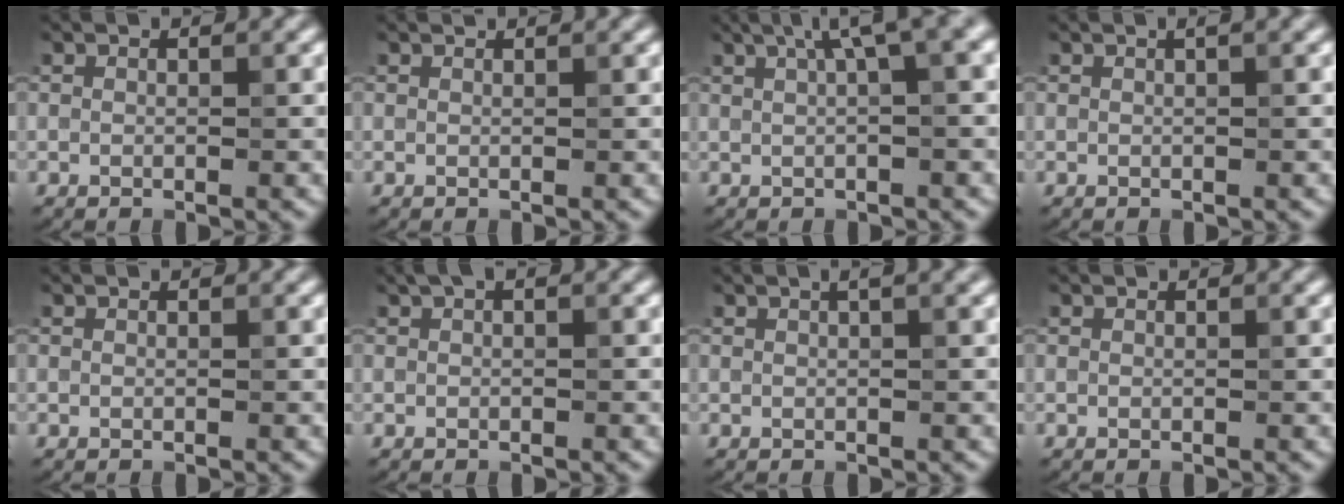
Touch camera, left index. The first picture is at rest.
{"total": 0.6, "force": [0.6, 0.0, 0.1], "torque": [-0.004, -0.002, 0.007]}
{"total": 5.2, "force": [2.3, 1.2, 4.5], "torque": [-0.055, 0.022, 0.037]}
{"total": 1.0, "force": [0.5, 0.2, 0.8], "torque": [-0.008, 0.005, 0.004]}
{"total": 0.0}
{"total": 0.8, "force": [0.4, 0.4, 0.6], "torque": [-0.012, 0.001, 0.007]}
{"total": 1.8, "force": [0.9, 0.5, 1.4], "torque": [-0.017, 0.003, 0.007]}
{"total": 0.0}